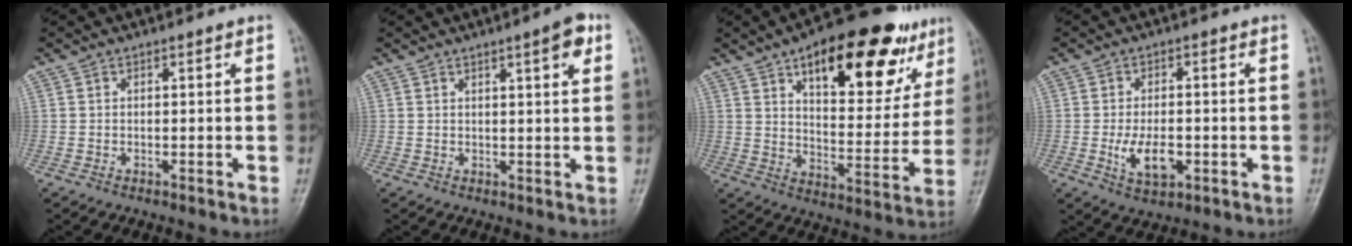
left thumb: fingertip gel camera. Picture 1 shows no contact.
{"total": 4.7, "force": [2.3, 0.9, 3.9], "torque": [-0.046, -0.007, 0.031]}
{"total": 24.3, "force": [13.4, 10.4, 17.4], "torque": [-0.198, -0.031, 0.201]}
{"total": 7.1, "force": [-1.8, 4.0, 5.6], "torque": [-0.092, 0.001, -0.026]}